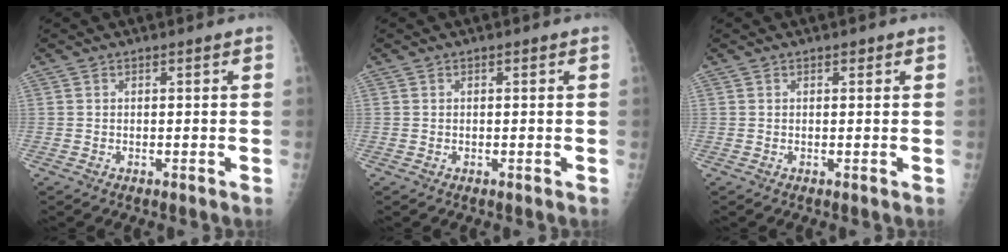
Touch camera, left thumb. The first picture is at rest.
{"total": 0.0}
{"total": 0.7, "force": [0.4, 0.4, 0.4], "torque": [-0.002, -0.001, 0.004]}